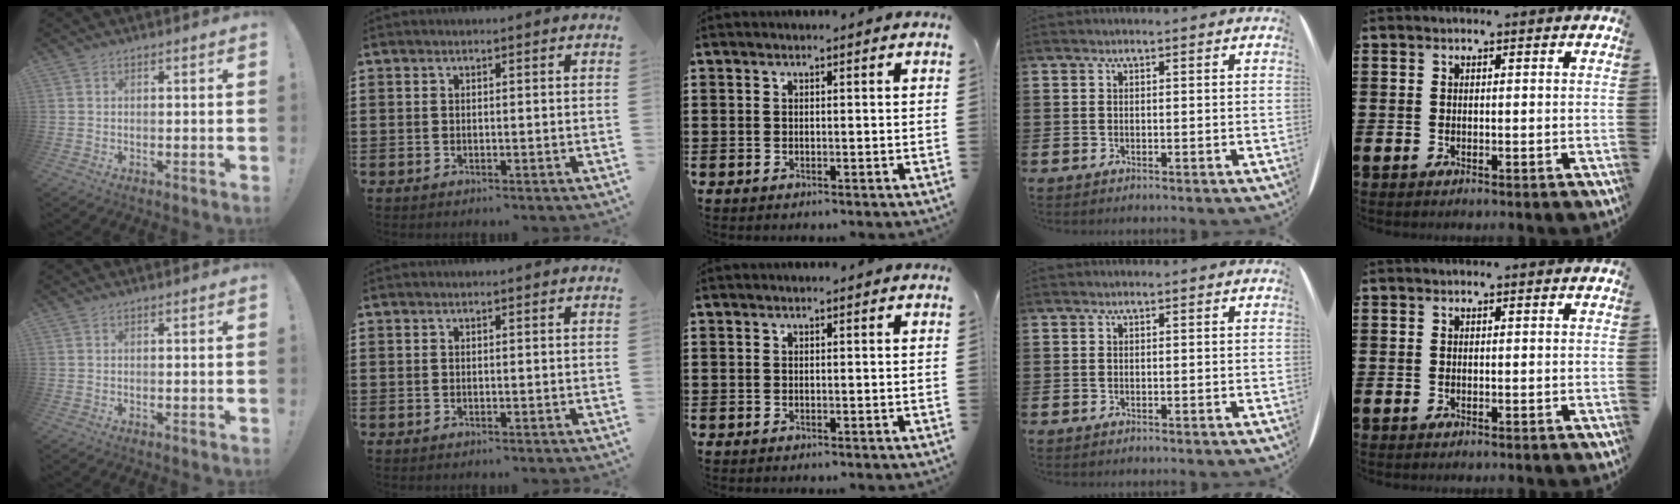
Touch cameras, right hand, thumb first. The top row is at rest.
{}